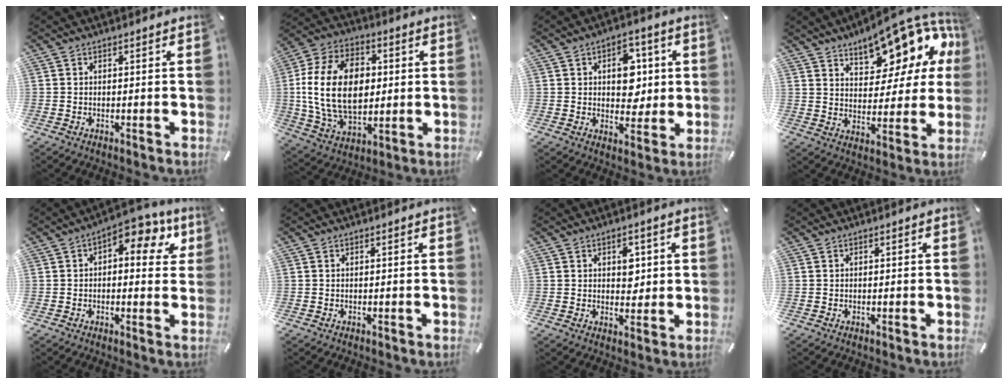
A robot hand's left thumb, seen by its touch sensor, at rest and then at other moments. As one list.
[{"total": 19.8, "force": [1.1, 13.9, 14.1], "torque": [-0.299, 0.010, 0.017]}, {"total": 8.9, "force": [1.8, 6.6, 5.6], "torque": [-0.058, -0.005, 0.023]}, {"total": 15.6, "force": [11.5, 7.3, 7.6], "torque": [-0.106, -0.087, 0.196]}, {"total": 8.8, "force": [3.2, 4.7, 6.7], "torque": [-0.079, -0.021, 0.046]}, {"total": 0.0}, {"total": 4.6, "force": [1.3, 3.4, 2.8], "torque": [-0.014, -0.012, 0.011]}, {"total": 0.0}]